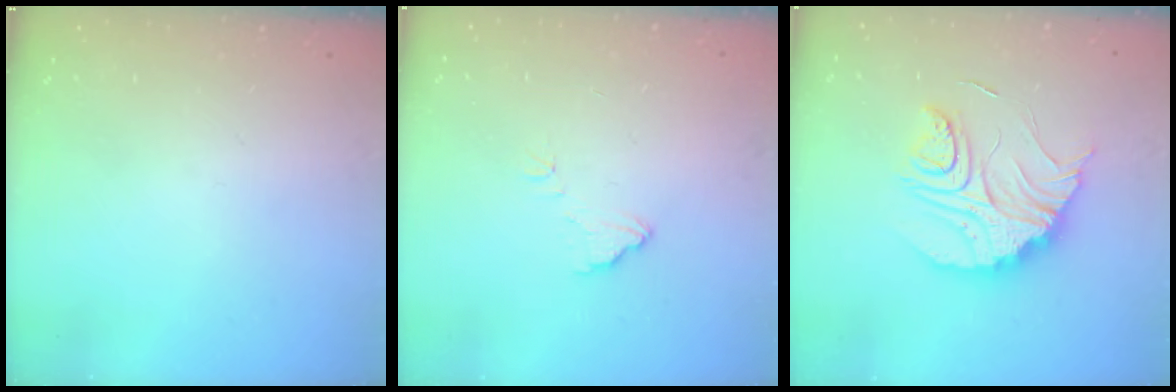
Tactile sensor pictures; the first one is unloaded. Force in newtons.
{"total": 5.7, "press": 5.7, "slide": 0.3}
{"total": 15.8, "press": 15.8, "slide": 1.3}